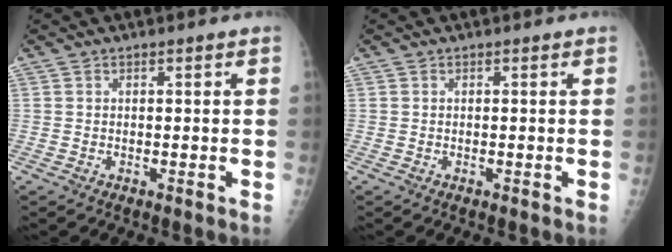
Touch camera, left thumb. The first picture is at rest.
{"total": 0.0}